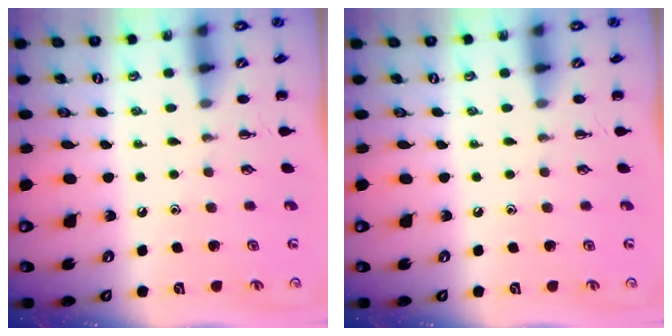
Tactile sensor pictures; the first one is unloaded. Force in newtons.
{"total": 0.0}